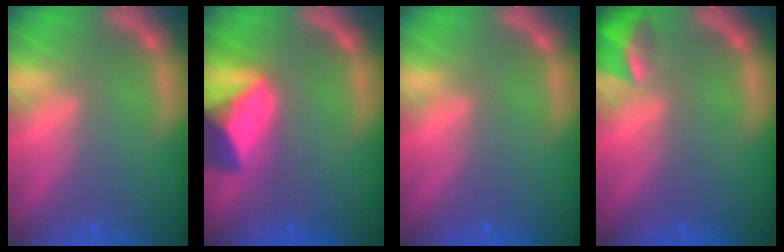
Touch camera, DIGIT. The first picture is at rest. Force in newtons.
{"total": 8.4}
{"total": 0.0}
{"total": 3.4}